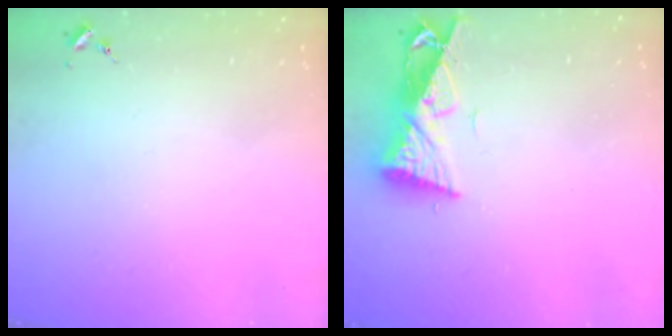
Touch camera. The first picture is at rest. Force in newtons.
{"total": 9.7, "press": 9.7, "slide": 0.7}